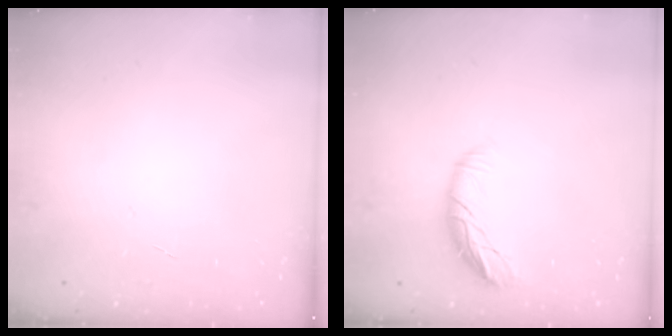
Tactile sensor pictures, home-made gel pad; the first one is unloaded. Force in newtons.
{"total": 9.1, "press": 8.8, "slide": 2.0}